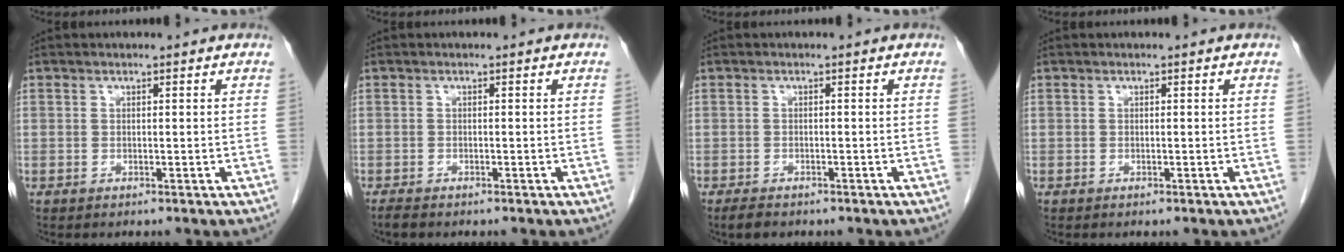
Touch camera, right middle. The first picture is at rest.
{"total": 1.3, "force": [-1.1, 0.3, 0.6], "torque": [-0.020, -0.004, -0.018]}
{"total": 2.2, "force": [-1.7, 0.8, 1.1], "torque": [-0.026, -0.004, -0.024]}
{"total": 0.0}